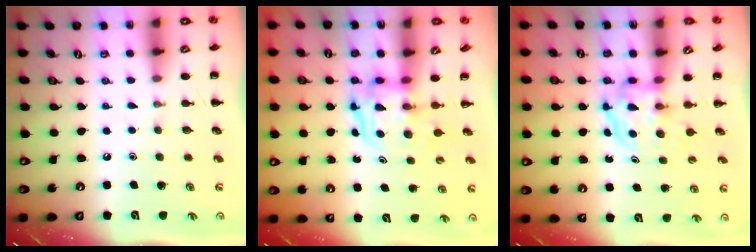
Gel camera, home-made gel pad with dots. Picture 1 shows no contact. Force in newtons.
{"total": 3.8, "press": 3.8, "slide": 0.4}
{"total": 3.7, "press": 3.7, "slide": 0.2}